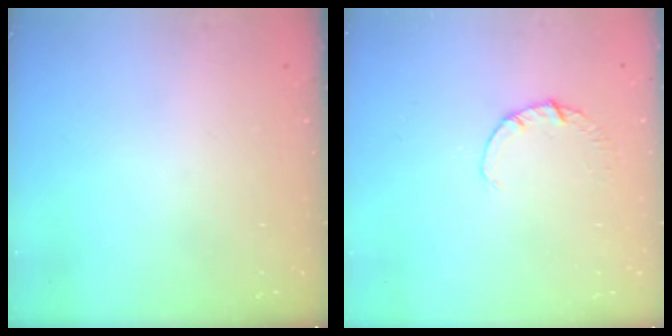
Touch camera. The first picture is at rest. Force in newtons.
{"total": 1.9, "press": 1.9, "slide": 0.3}